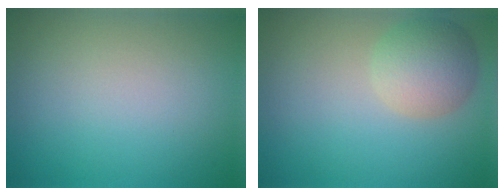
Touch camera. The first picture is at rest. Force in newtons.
{"total": 4.1, "press": 4.1, "slide": 0.4}